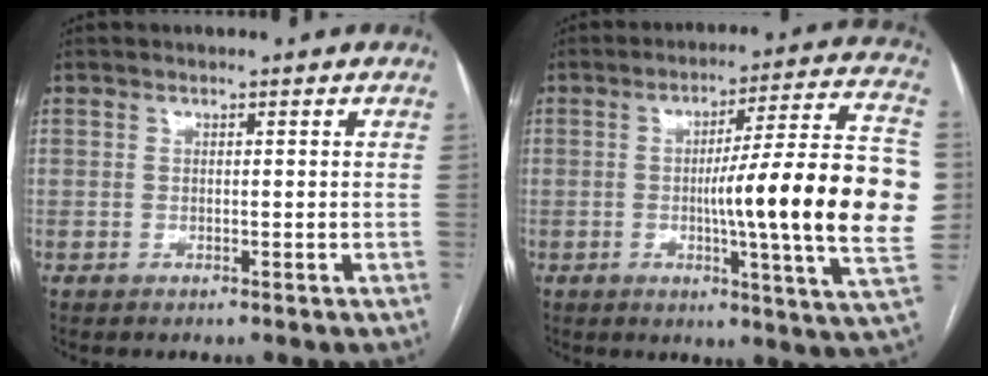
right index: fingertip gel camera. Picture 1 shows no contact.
{"total": 21.9, "force": [-1.3, -0.4, 21.8], "torque": [-0.249, 0.013, -0.024]}